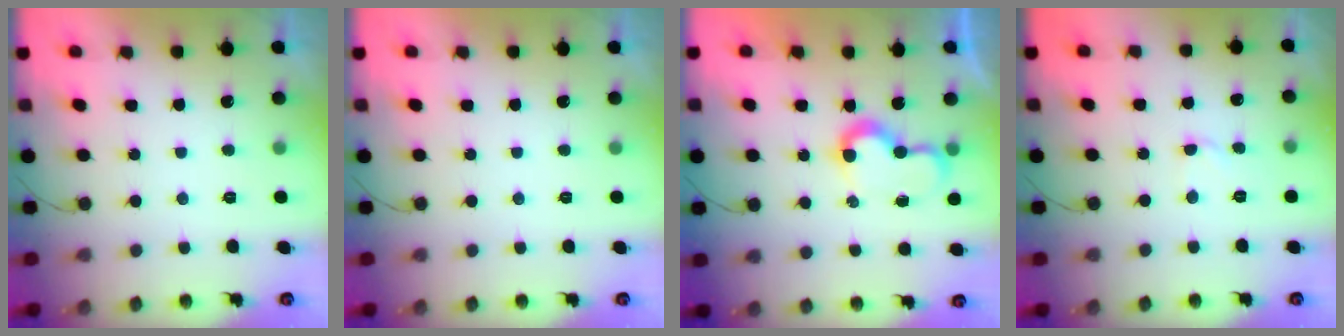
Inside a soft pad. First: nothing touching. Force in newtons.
{"total": 0.0}
{"total": 7.5, "press": 7.5, "slide": 0.4}
{"total": 3.2, "press": 3.2, "slide": 0.3}